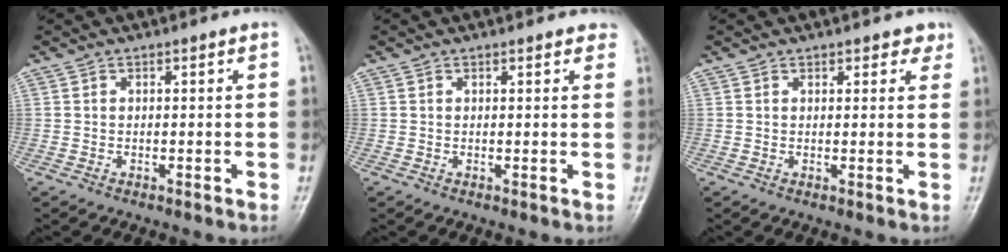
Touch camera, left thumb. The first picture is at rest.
{"total": 2.6, "force": [2.2, 0.9, 0.9], "torque": [0.005, -0.003, 0.014]}
{"total": 2.9, "force": [2.2, 1.4, 1.2], "torque": [0.010, -0.008, 0.022]}